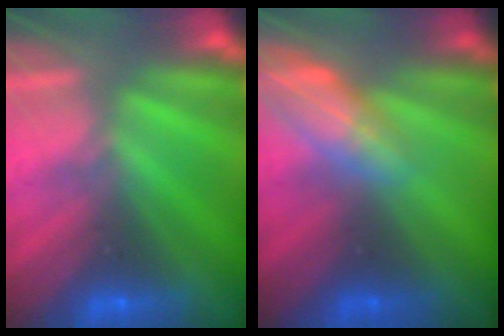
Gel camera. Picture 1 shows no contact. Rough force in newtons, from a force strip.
{"total": 2.6}